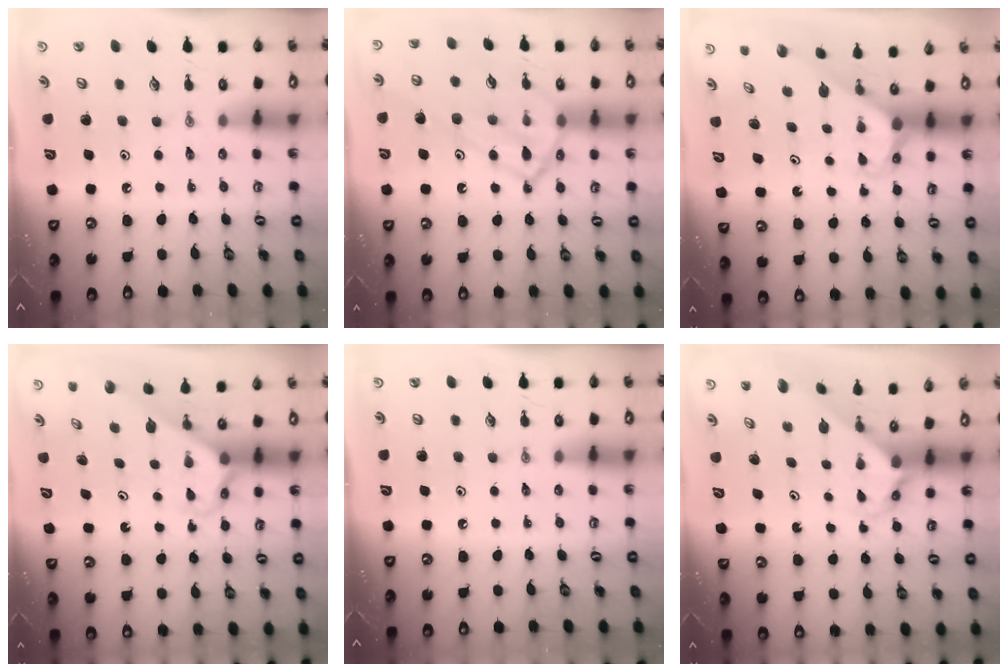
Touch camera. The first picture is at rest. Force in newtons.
{"total": 16.1, "press": 16.1, "slide": 1.0}
{"total": 3.2, "press": 3.2, "slide": 0.2}
{"total": 2.4, "press": 2.4, "slide": 0.1}
{"total": 0.0}
{"total": 3.6, "press": 3.5, "slide": 0.4}